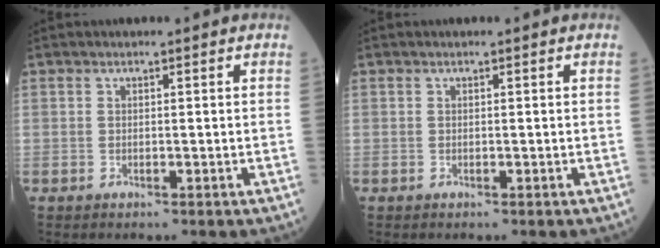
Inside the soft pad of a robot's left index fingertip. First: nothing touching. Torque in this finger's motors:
{"motor_torque": [-0.08, 0.15, 0.00, 0.00]}